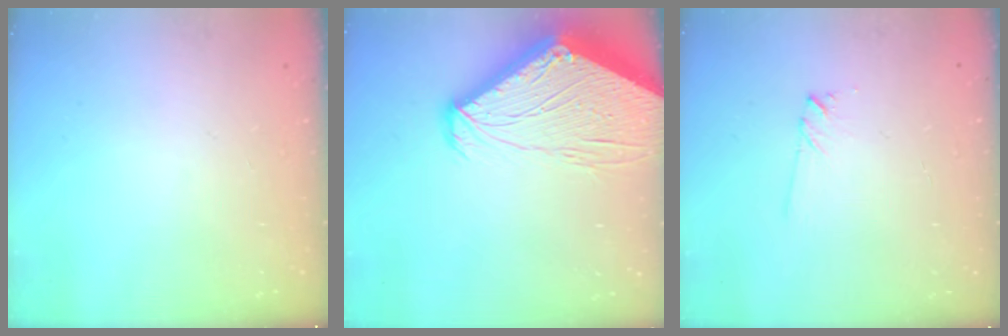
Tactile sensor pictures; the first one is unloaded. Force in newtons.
{"total": 12.6, "press": 12.6, "slide": 1.2}
{"total": 3.9, "press": 3.9, "slide": 0.4}